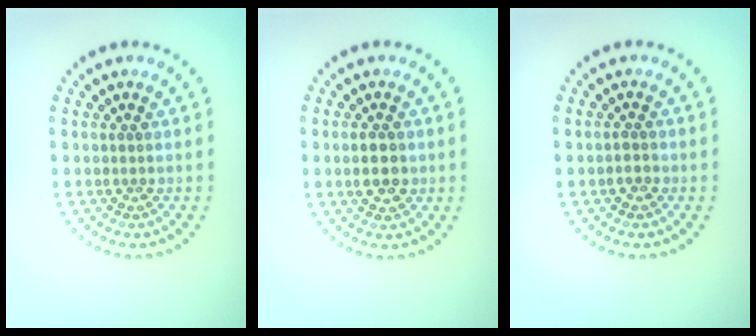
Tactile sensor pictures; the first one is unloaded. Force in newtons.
{"total": 2.6, "press": 2.6, "slide": 0.2}
{"total": 1.2, "press": 1.0, "slide": 0.6}